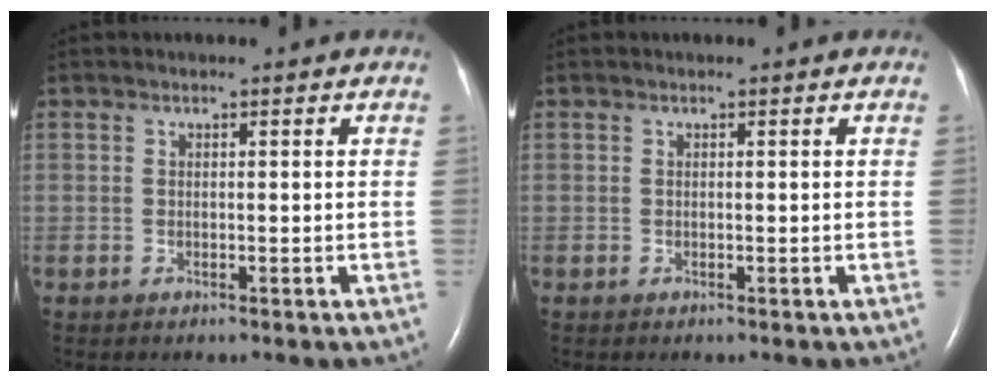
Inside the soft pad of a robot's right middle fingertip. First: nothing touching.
{"total": 0.0}